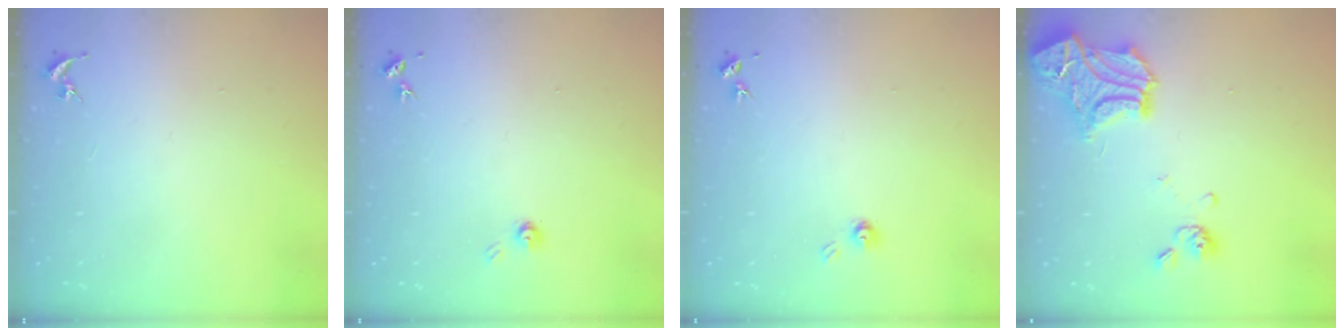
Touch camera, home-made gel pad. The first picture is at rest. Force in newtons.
{"total": 4.0, "press": 3.9, "slide": 0.4}
{"total": 3.9, "press": 3.8, "slide": 0.4}
{"total": 17.6, "press": 17.6, "slide": 1.7}